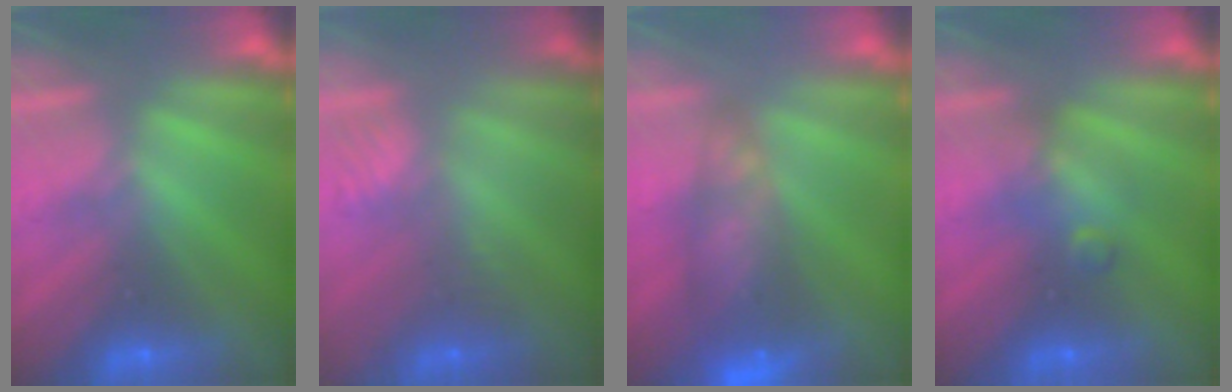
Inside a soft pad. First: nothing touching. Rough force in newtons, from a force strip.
{"total": 2.4}
{"total": 5.8}
{"total": 2.4}